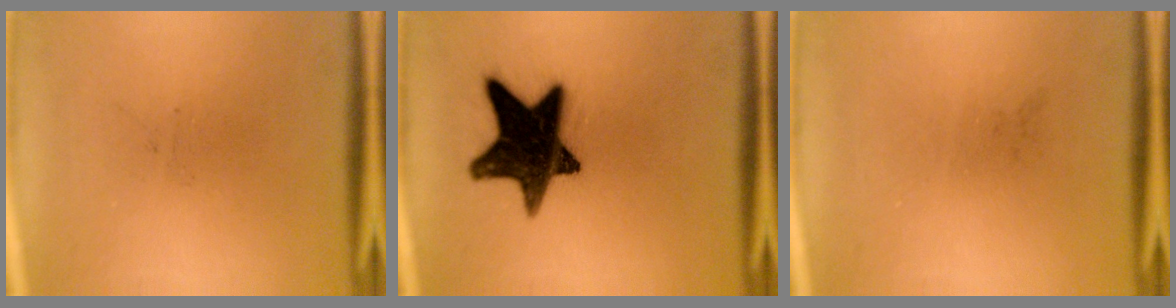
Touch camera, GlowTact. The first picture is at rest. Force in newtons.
{"total": 17.6}
{"total": 0.0}